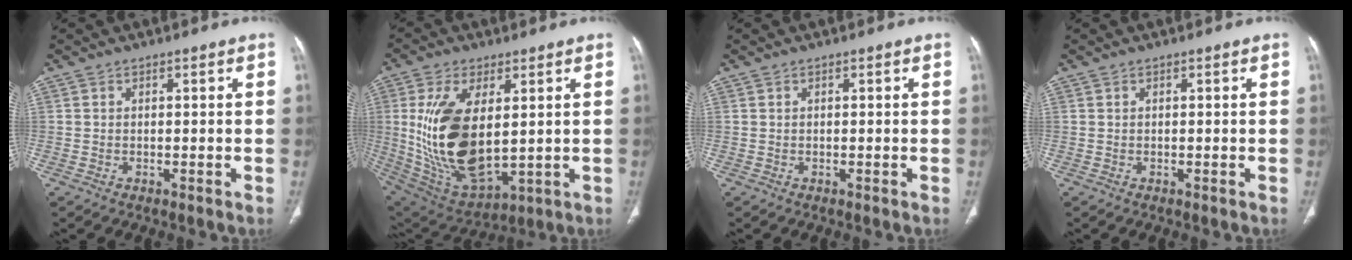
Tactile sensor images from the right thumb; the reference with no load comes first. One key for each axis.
{"total": 19.5, "fx": 2.2, "fy": 9.8, "fz": 16.7, "tx": -0.329, "ty": -0.021, "tz": 0.064}
{"total": 0.0}
{"total": 0.0}